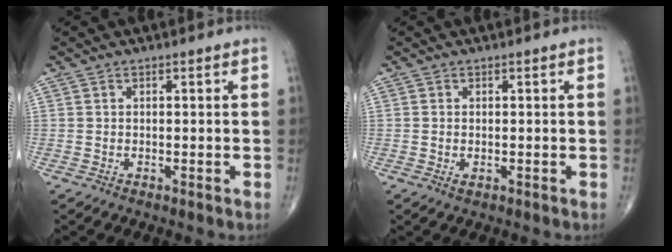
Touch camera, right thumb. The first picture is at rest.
{"total": 1.0, "force": [-0.2, 0.6, 0.8], "torque": [-0.015, -0.003, -0.002]}